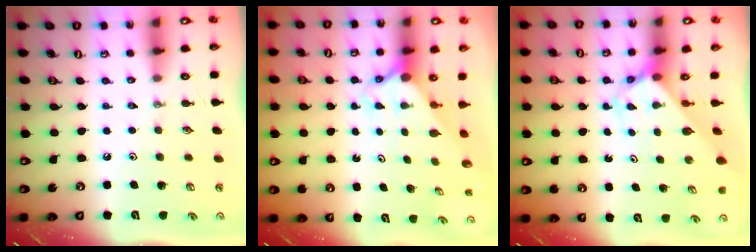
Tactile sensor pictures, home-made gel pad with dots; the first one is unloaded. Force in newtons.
{"total": 2.1, "press": 2.1, "slide": 0.2}
{"total": 2.6, "press": 2.6, "slide": 0.2}